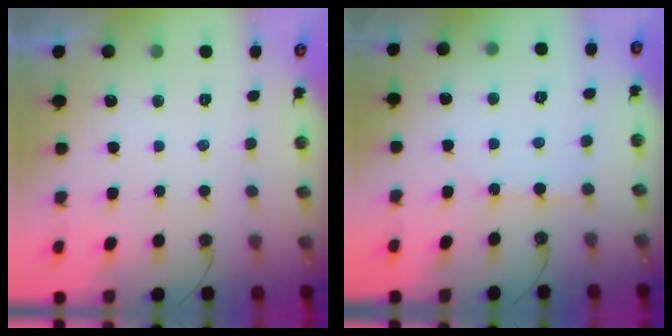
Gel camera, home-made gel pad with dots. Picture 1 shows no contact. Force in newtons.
{"total": 6.2, "press": 6.1, "slide": 0.6}